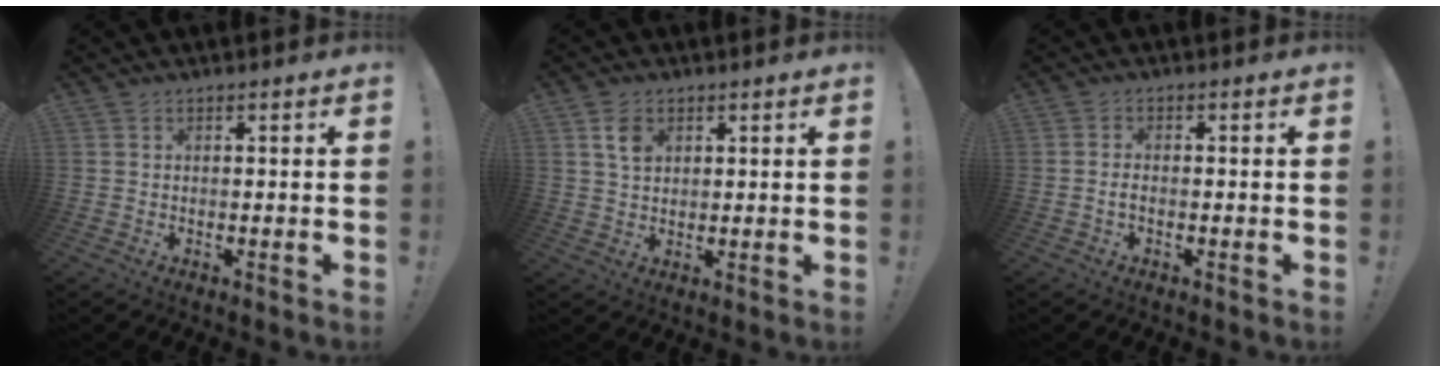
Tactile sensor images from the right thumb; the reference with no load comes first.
{"total": 5.2, "force": [2.4, 3.6, 3.0], "torque": [-0.042, -0.004, 0.042]}
{"total": 1.7, "force": [-0.8, 0.6, 1.3], "torque": [-0.030, 0.007, -0.012]}